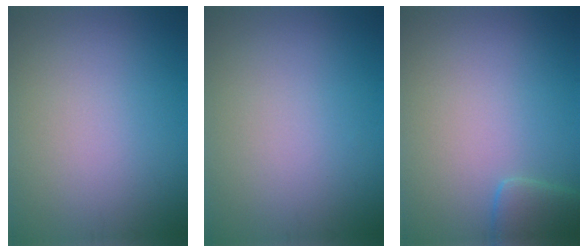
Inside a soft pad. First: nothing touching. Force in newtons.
{"total": 0.0}
{"total": 2.4, "press": 2.4, "slide": 0.2}